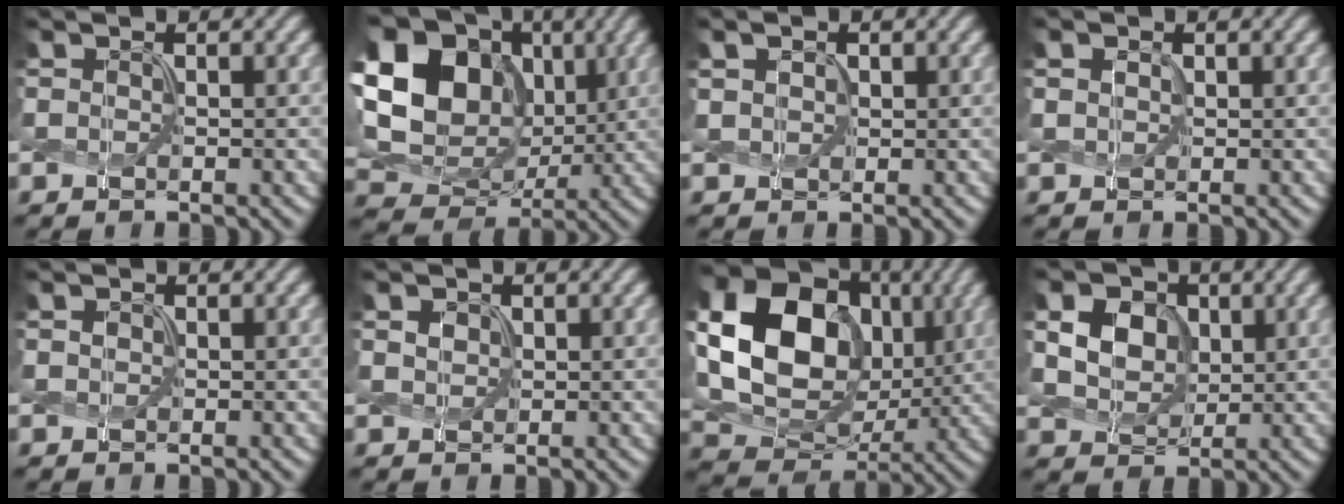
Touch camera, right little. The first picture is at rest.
{"total": 18.3, "force": [3.4, 14.5, 10.5], "torque": [-0.245, 0.040, 0.066]}
{"total": 1.6, "force": [0.6, 1.3, 0.8], "torque": [-0.031, 0.011, 0.016]}
{"total": 0.0}
{"total": 0.0}
{"total": 0.7, "force": [0.1, 0.7, 0.2], "torque": [-0.015, 0.003, 0.013]}
{"total": 16.5, "force": [1.8, 13.1, 9.9], "torque": [-0.213, 0.012, 0.047]}
{"total": 6.2, "force": [1.1, 5.1, 3.2], "torque": [-0.092, 0.017, 0.026]}